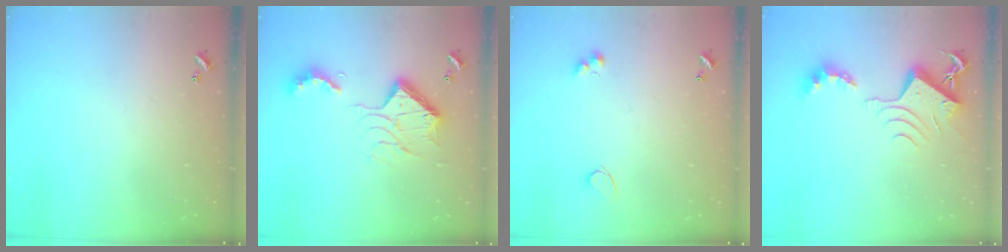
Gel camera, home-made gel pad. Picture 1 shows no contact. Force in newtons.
{"total": 16.2, "press": 16.1, "slide": 1.2}
{"total": 2.8, "press": 2.6, "slide": 0.9}
{"total": 9.7, "press": 9.6, "slide": 1.1}